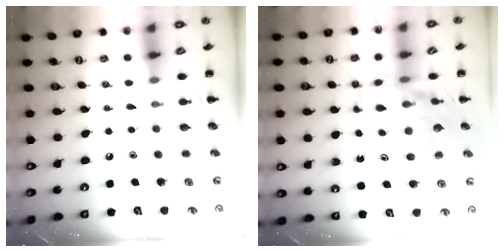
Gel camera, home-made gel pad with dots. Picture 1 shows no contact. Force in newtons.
{"total": 12.9, "press": 12.5, "slide": 2.9}